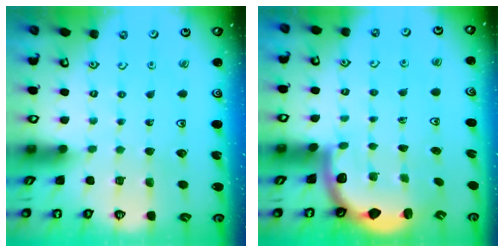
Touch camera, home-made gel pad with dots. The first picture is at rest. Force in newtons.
{"total": 2.6, "press": 2.5, "slide": 0.7}